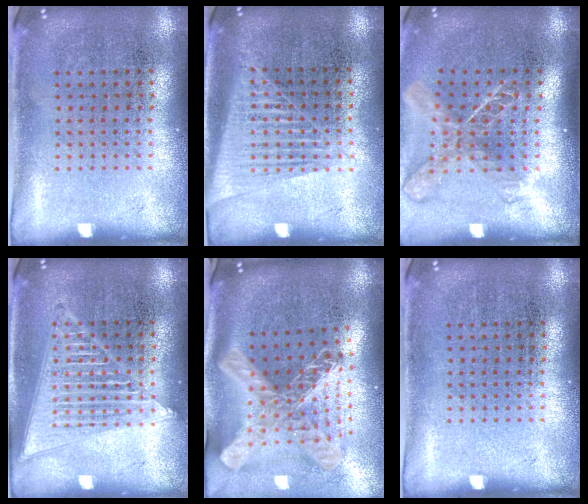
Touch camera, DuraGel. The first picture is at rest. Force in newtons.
{"total": 1.4, "press": 1.3, "slide": 0.7}
{"total": 1.8, "press": 1.4, "slide": 1.2}
{"total": 2.0, "press": 2.0, "slide": 0.2}
{"total": 3.0, "press": 2.1, "slide": 2.2}
{"total": 0.0}